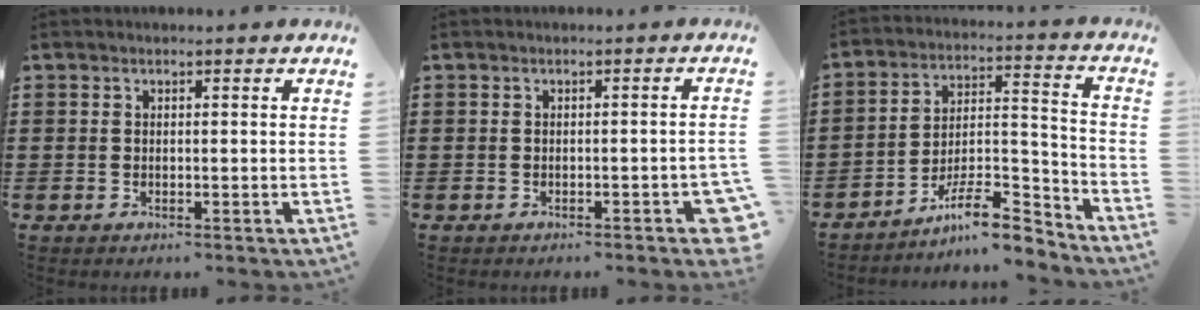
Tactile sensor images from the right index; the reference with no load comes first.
{"total": 1.9, "force": [-1.1, 0.6, 1.5], "torque": [-0.025, -0.001, -0.020]}
{"total": 11.1, "force": [-9.1, 2.6, 5.8], "torque": [-0.084, 0.032, -0.170]}